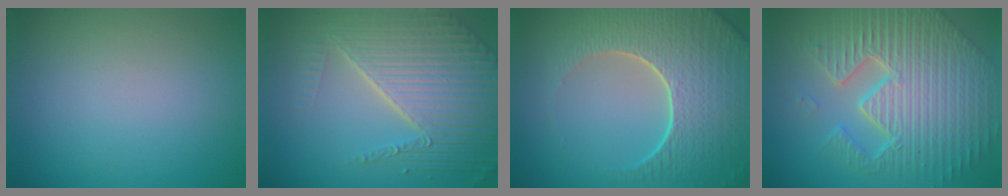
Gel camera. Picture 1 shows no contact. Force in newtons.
{"total": 8.9, "press": 5.8, "slide": 6.7}
{"total": 8.7, "press": 6.4, "slide": 5.9}
{"total": 10.8, "press": 7.1, "slide": 8.2}